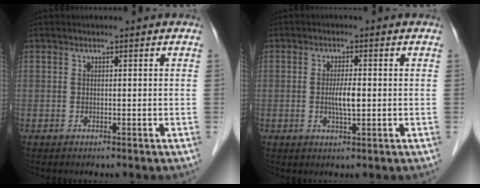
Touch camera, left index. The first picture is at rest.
{"total": 3.1, "force": [-0.5, 0.5, 3.1], "torque": [-0.059, -0.004, -0.007]}